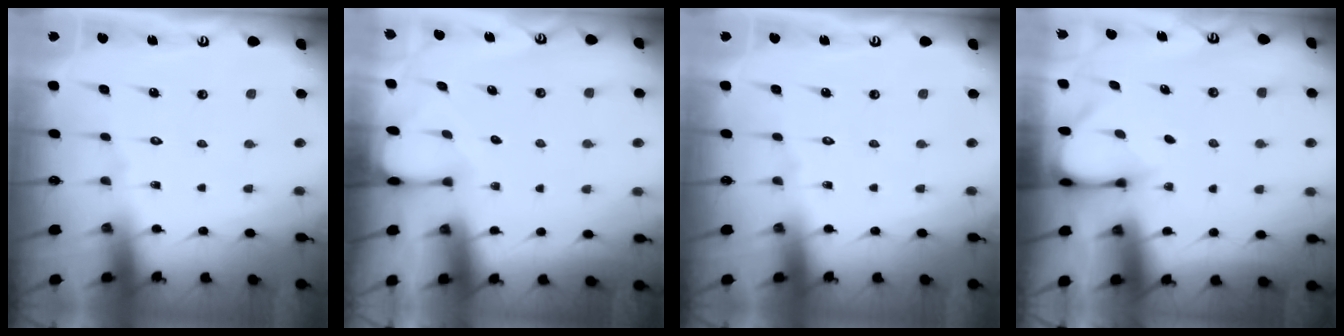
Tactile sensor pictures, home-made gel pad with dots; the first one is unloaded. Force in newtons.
{"total": 1.2, "press": 1.2, "slide": 0.3}
{"total": 0.0}
{"total": 3.4, "press": 3.4, "slide": 0.3}